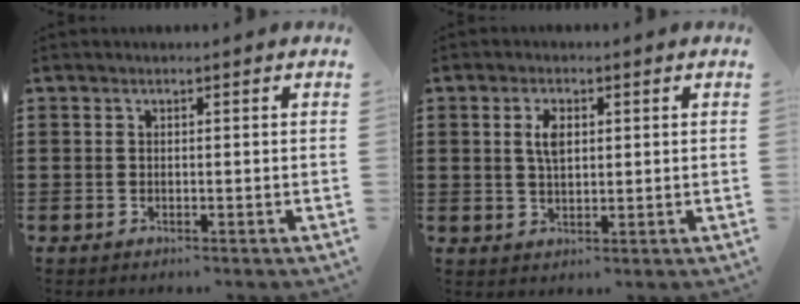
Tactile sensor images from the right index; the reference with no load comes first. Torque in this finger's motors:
{"motor_torque": [0.64, 0.39, 0.16, 0.05]}